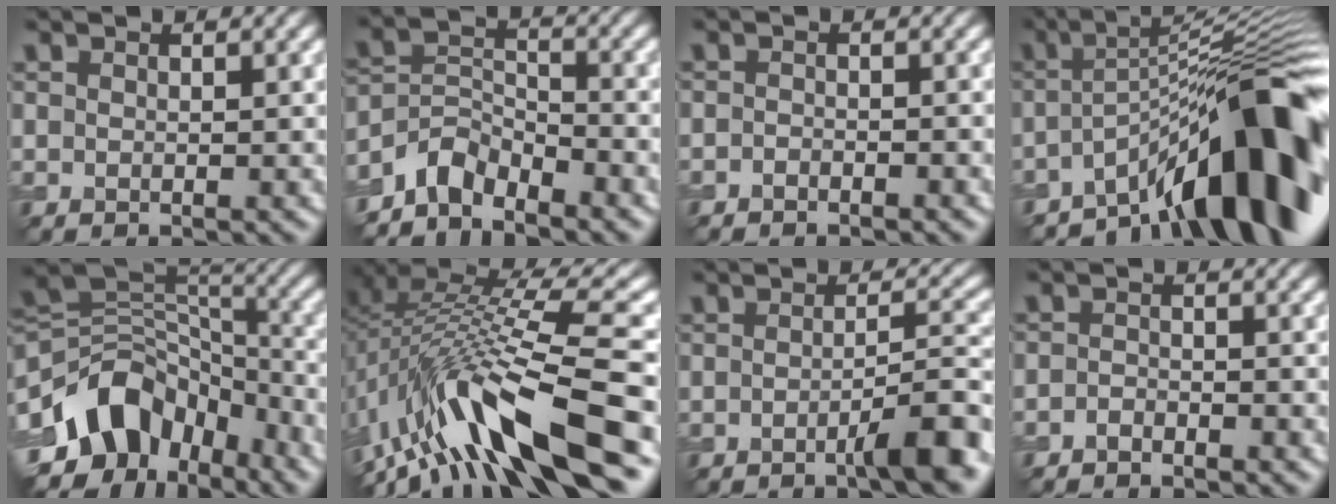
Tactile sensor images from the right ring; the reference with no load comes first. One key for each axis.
{"total": 4.4, "fx": -3.8, "fy": 1.7, "fz": 1.3, "tx": -0.017, "ty": 0.002, "tz": -0.084}
{"total": 1.0, "fx": -0.9, "fy": 0.2, "fz": 0.4, "tx": -0.005, "ty": 0.000, "tz": -0.017}
{"total": 11.9, "fx": -6.3, "fy": 2.9, "fz": 9.7, "tx": -0.117, "ty": 0.021, "tz": -0.110}
{"total": 11.3, "fx": -4.7, "fy": 7.9, "fz": 6.6, "tx": -0.116, "ty": 0.010, "tz": -0.087}
{"total": 13.6, "fx": -5.5, "fy": 3.8, "fz": 11.8, "tx": -0.215, "ty": 0.025, "tz": -0.083}
{"total": 5.0, "fx": -2.2, "fy": 0.9, "fz": 4.4, "tx": -0.054, "ty": 0.011, "tz": -0.042}
{"total": 1.4, "fx": -1.2, "fy": 0.4, "fz": 0.5, "tx": -0.008, "ty": 0.002, "tz": -0.026}